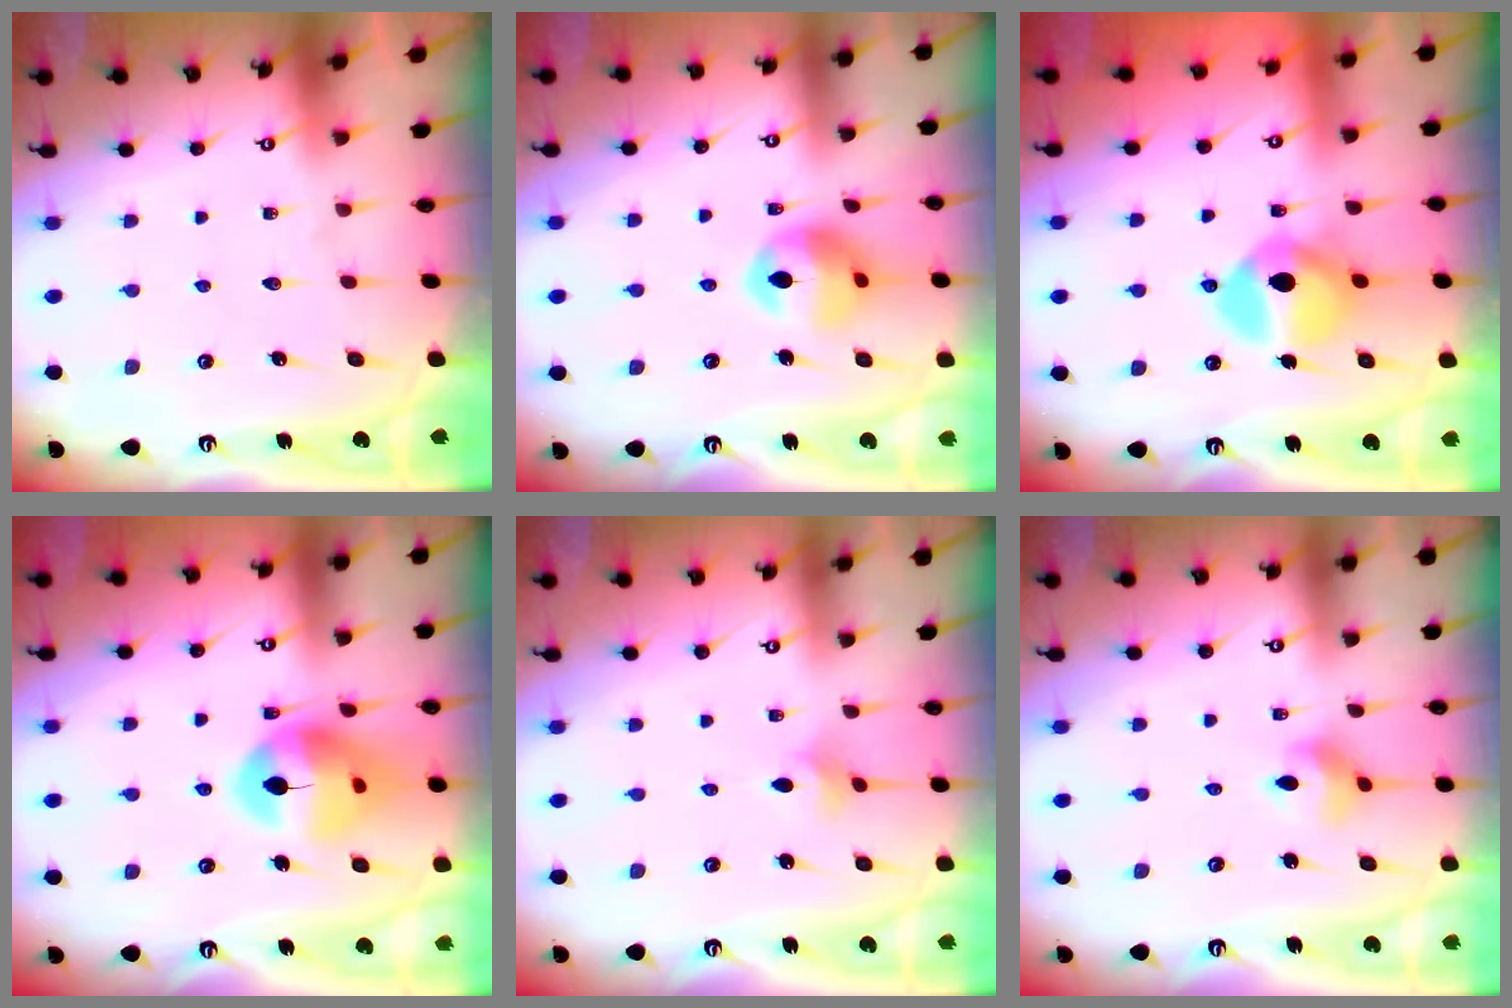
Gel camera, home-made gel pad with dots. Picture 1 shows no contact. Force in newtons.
{"total": 12.5, "press": 12.4, "slide": 1.5}
{"total": 12.7, "press": 12.7, "slide": 0.5}
{"total": 14.4, "press": 14.3, "slide": 1.8}
{"total": 2.5, "press": 2.4, "slide": 0.6}
{"total": 6.7, "press": 6.5, "slide": 1.6}